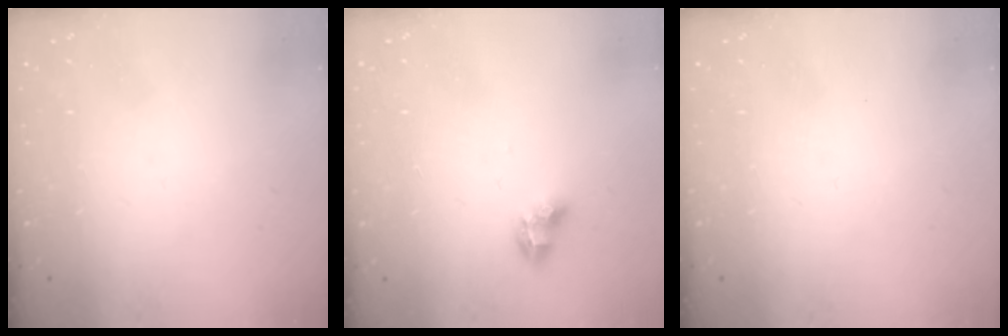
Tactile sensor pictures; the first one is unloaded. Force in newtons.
{"total": 5.4, "press": 5.3, "slide": 1.1}
{"total": 0.0}